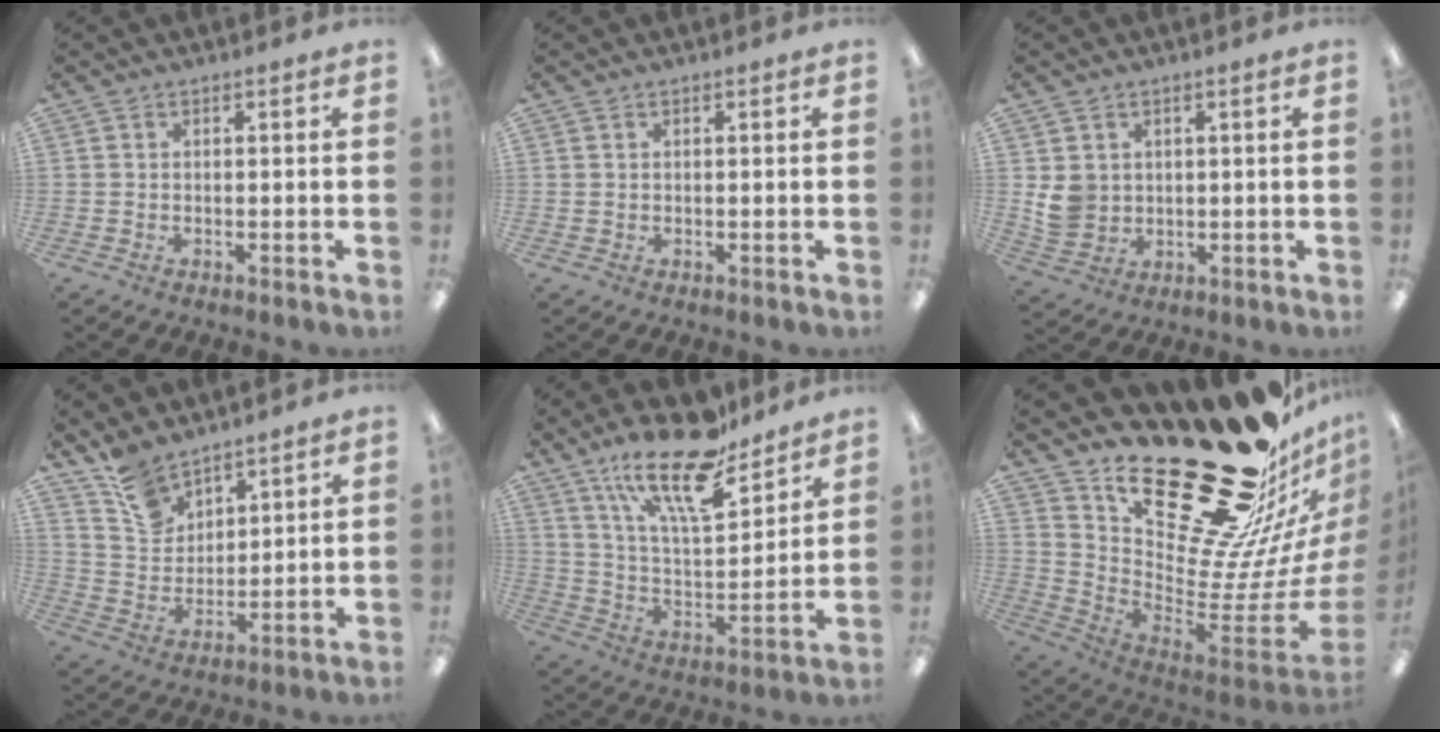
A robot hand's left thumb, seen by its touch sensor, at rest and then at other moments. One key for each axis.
{"total": 0.6, "fx": 0.4, "fy": 0.4, "fz": -0.2, "tx": 0.003, "ty": 0.002, "tz": 0.008}
{"total": 6.1, "fx": 1.4, "fy": 5.7, "fz": 1.9, "tx": -0.038, "ty": 0.006, "tz": 0.031}
{"total": 10.2, "fx": 8.3, "fy": 5.4, "fz": 2.3, "tx": -0.066, "ty": -0.045, "tz": 0.165}
{"total": 20.0, "fx": 14.9, "fy": 6.9, "fz": 11.5, "tx": -0.199, "ty": -0.092, "tz": 0.255}
{"total": 34.8, "fx": 24.3, "fy": 13.9, "fz": 20.8, "tx": -0.204, "ty": -0.219, "tz": 0.456}